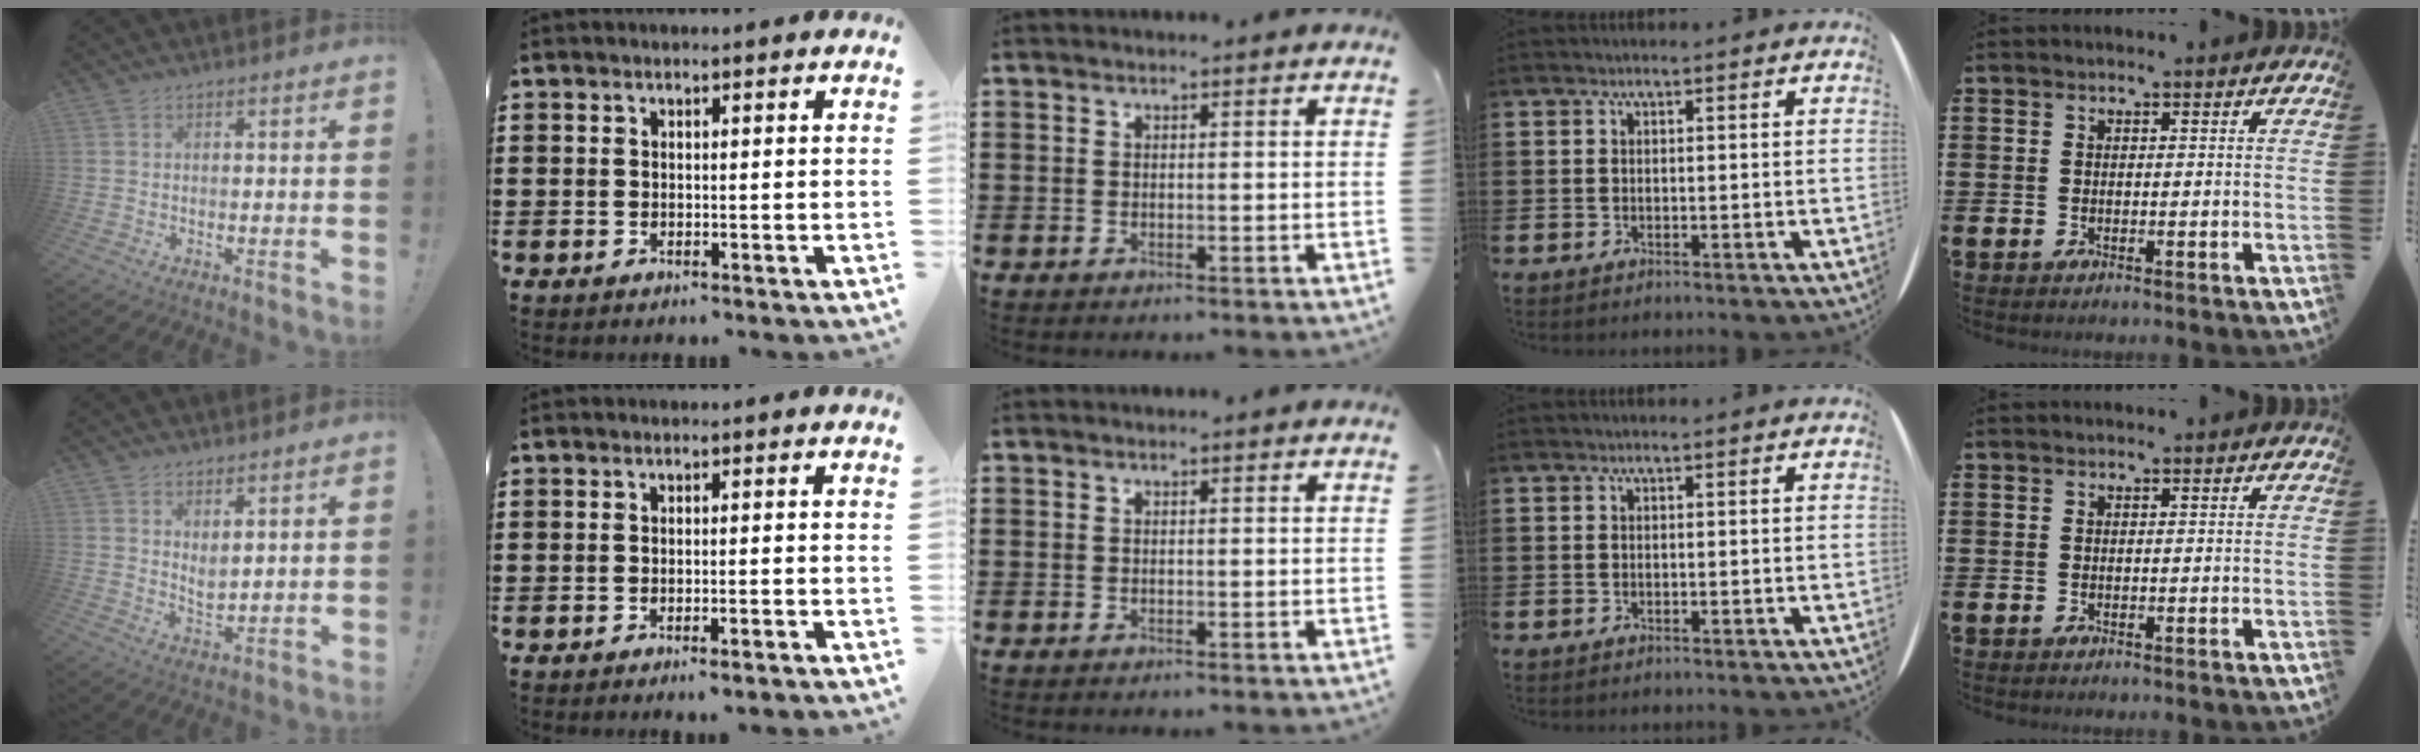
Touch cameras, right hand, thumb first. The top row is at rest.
{"thumb": {"total": 4.0, "force": [2.8, 1.9, 2.1], "torque": [-0.026, -0.022, 0.050]}, "index": {"total": 0.9, "force": [-0.7, -0.1, 0.6], "torque": [-0.012, -0.003, -0.014]}}